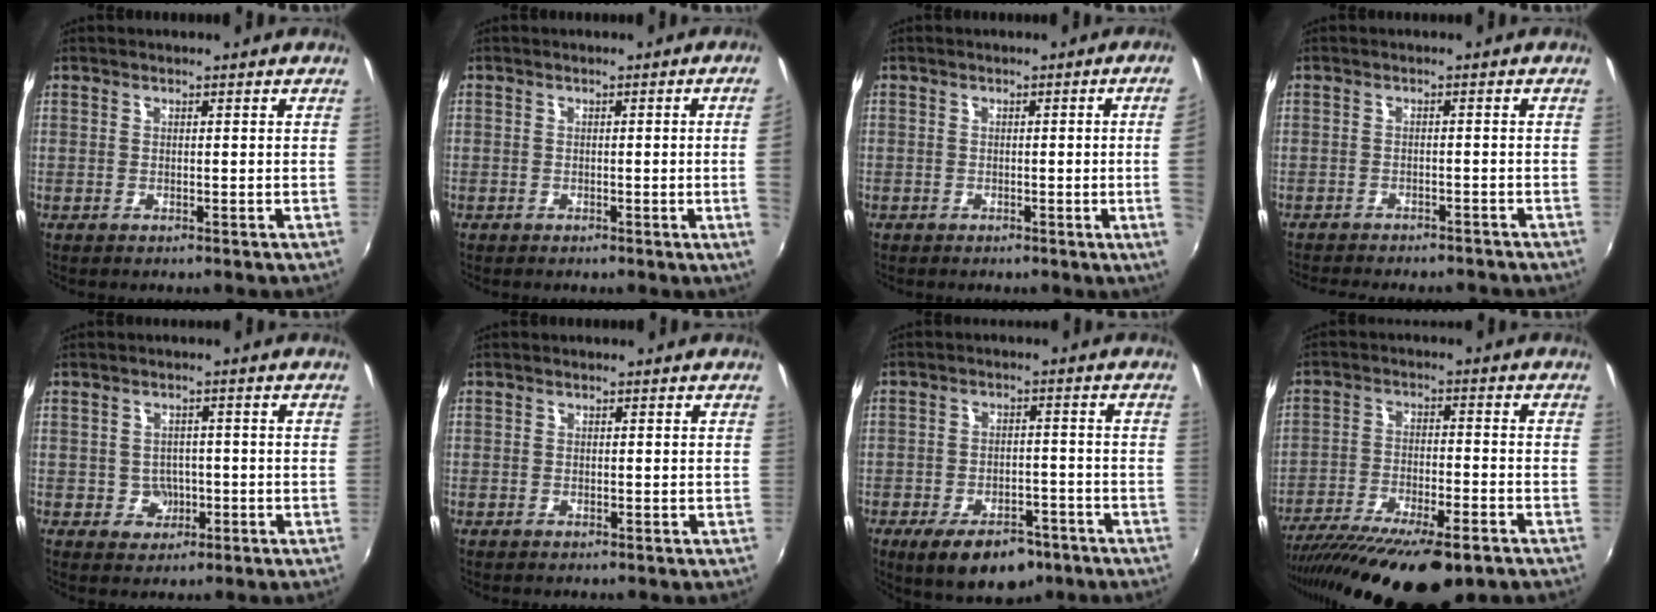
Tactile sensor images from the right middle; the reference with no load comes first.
{"total": 2.8, "force": [-0.1, -1.5, 2.4], "torque": [-0.043, -0.010, 0.005]}
{"total": 3.8, "force": [-0.1, -1.5, 3.5], "torque": [-0.055, -0.010, 0.001]}
{"total": 9.6, "force": [-8.5, 2.4, 3.6], "torque": [-0.084, -0.018, -0.119]}
{"total": 3.6, "force": [-0.9, 3.4, 0.8], "torque": [-0.019, 0.007, -0.006]}
{"total": 0.0}
{"total": 11.8, "force": [-7.7, 5.8, 6.8], "torque": [-0.132, -0.014, -0.109]}
{"total": 20.1, "force": [-15.1, 4.9, 12.3], "torque": [-0.234, -0.060, -0.240]}